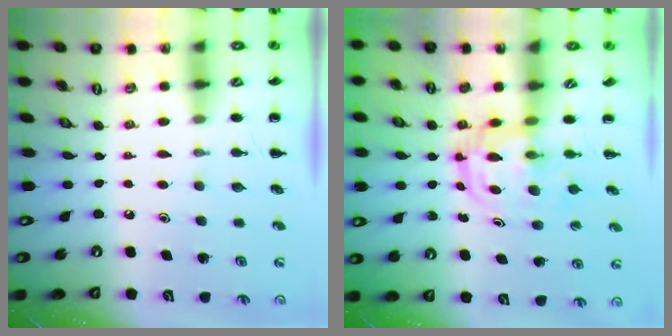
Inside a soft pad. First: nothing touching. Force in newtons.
{"total": 2.9, "press": 2.9, "slide": 0.3}